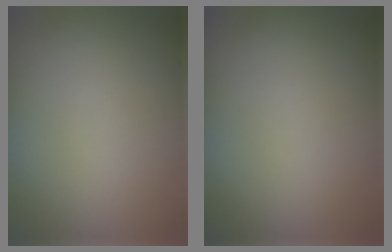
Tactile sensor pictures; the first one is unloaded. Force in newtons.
{"total": 0.0}